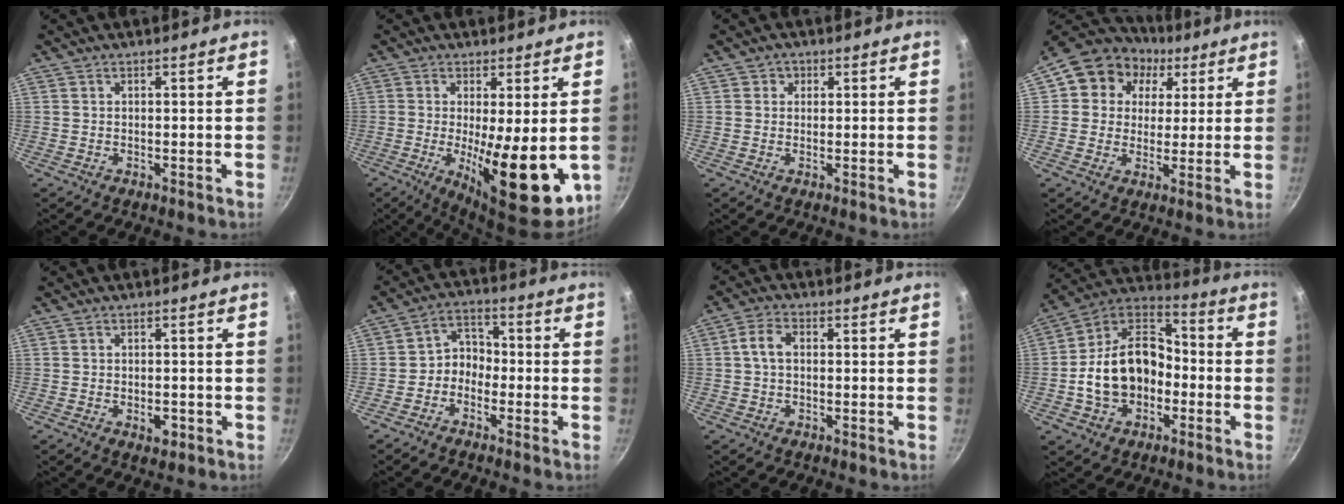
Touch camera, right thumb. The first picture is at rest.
{"total": 14.3, "force": [-1.6, 4.1, 13.5], "torque": [-0.186, -0.016, -0.014]}
{"total": 1.8, "force": [0.5, 1.7, 0.3], "torque": [0.008, -0.004, 0.001]}
{"total": 13.7, "force": [4.4, 11.8, 5.6], "torque": [-0.072, 0.016, 0.056]}
{"total": 2.9, "force": [-1.1, 1.7, 2.1], "torque": [-0.025, 0.004, -0.013]}
{"total": 5.2, "force": [-1.9, 4.2, 2.5], "torque": [-0.013, 0.036, -0.047]}
{"total": 4.3, "force": [0.2, 2.9, 3.1], "torque": [-0.060, 0.013, -0.004]}
{"total": 17.8, "force": [-3.6, 13.1, 11.5], "torque": [-0.177, 0.058, -0.074]}